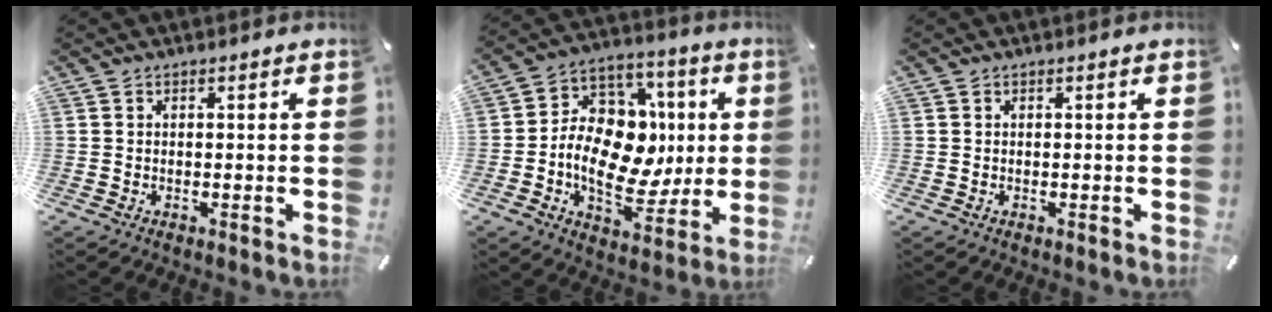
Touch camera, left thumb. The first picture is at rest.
{"total": 16.9, "force": [-1.6, 13.2, 10.6], "torque": [-0.187, 0.000, -0.022]}
{"total": 0.0}